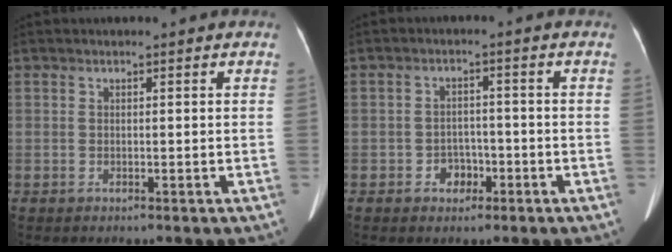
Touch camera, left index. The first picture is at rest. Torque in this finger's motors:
{"motor_torque": [0.02, 0.02, 0.00, 0.00]}